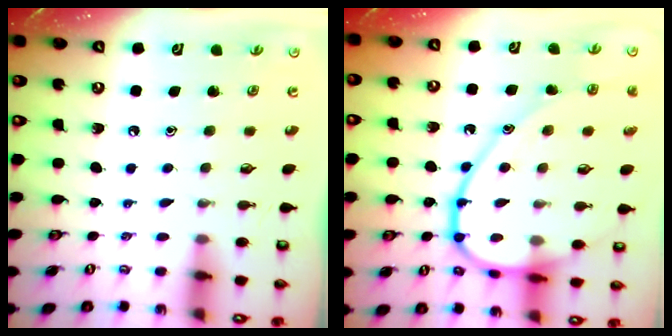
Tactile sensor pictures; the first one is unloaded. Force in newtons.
{"total": 18.6, "press": 18.5, "slide": 1.0}